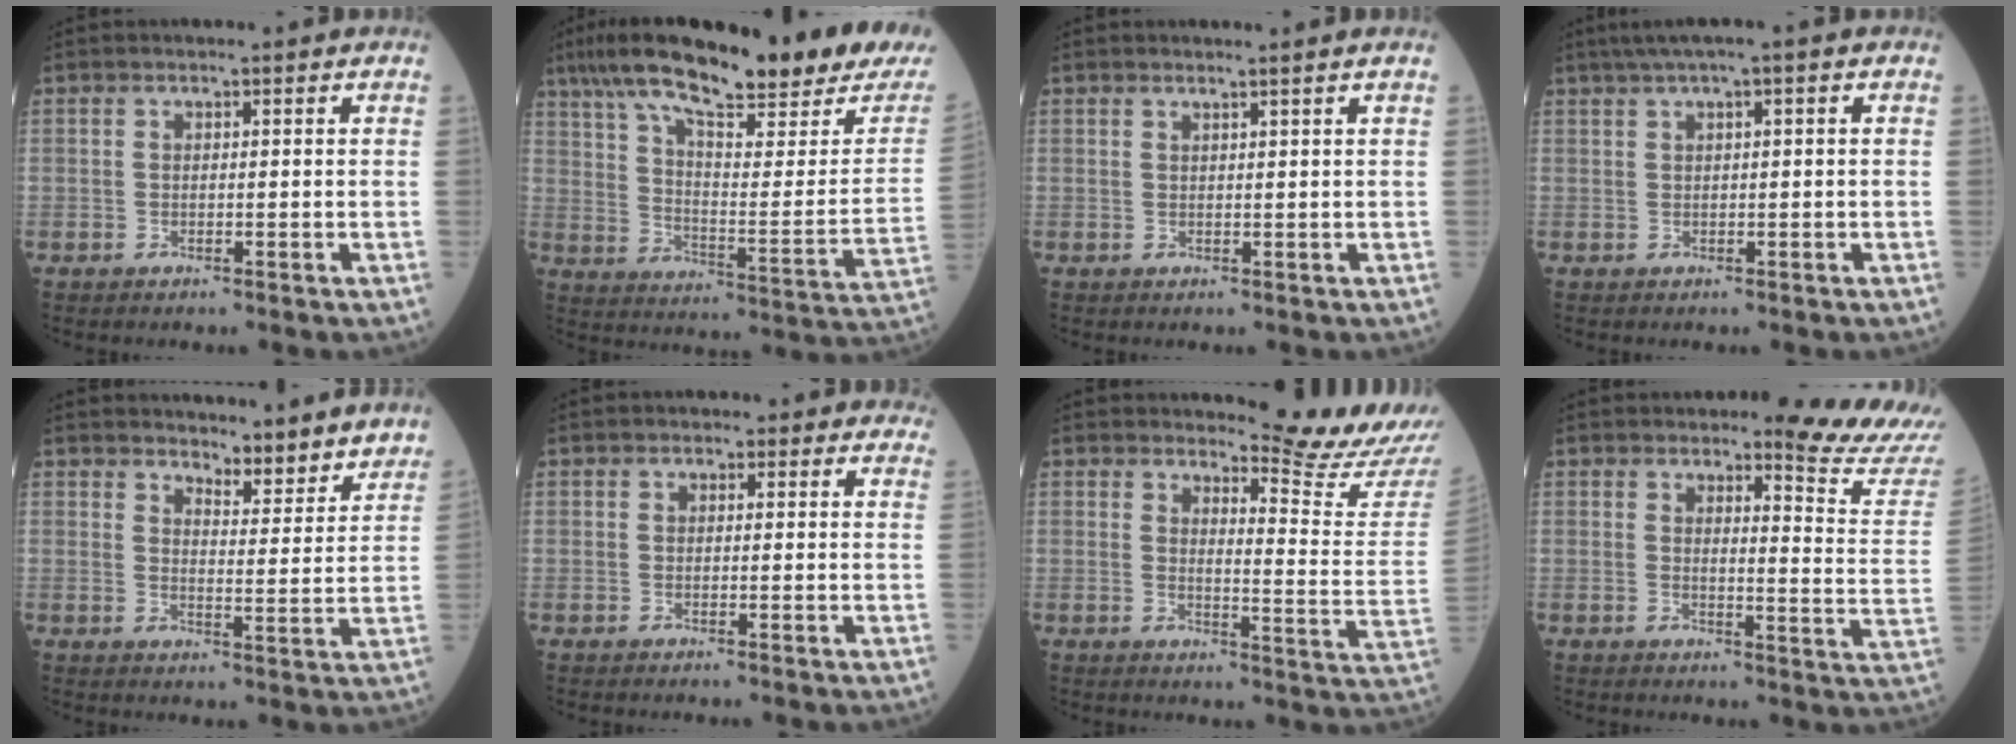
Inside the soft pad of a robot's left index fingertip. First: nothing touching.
{"total": 28.8, "force": [22.8, 4.5, 17.0], "torque": [-0.275, -0.018, 0.315]}
{"total": 1.2, "force": [1.0, -0.5, 0.2], "torque": [-0.021, -0.010, 0.023]}
{"total": 4.3, "force": [2.6, 0.0, 3.5], "torque": [-0.065, 0.028, 0.049]}
{"total": 9.8, "force": [9.4, 2.1, 1.8], "torque": [-0.006, -0.015, 0.110]}
{"total": 4.1, "force": [3.2, 2.5, 0.3], "torque": [0.021, 0.001, 0.023]}
{"total": 11.6, "force": [11.3, -2.5, 0.3], "torque": [-0.009, -0.127, 0.131]}
{"total": 10.0, "force": [9.8, -1.3, 1.4], "torque": [-0.015, -0.105, 0.102]}